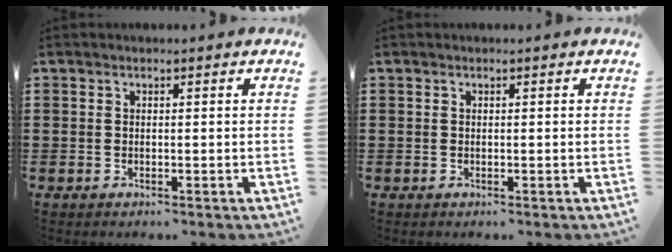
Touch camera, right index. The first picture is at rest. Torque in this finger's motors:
{"motor_torque": [0.00, 0.00, 0.00, -0.01]}